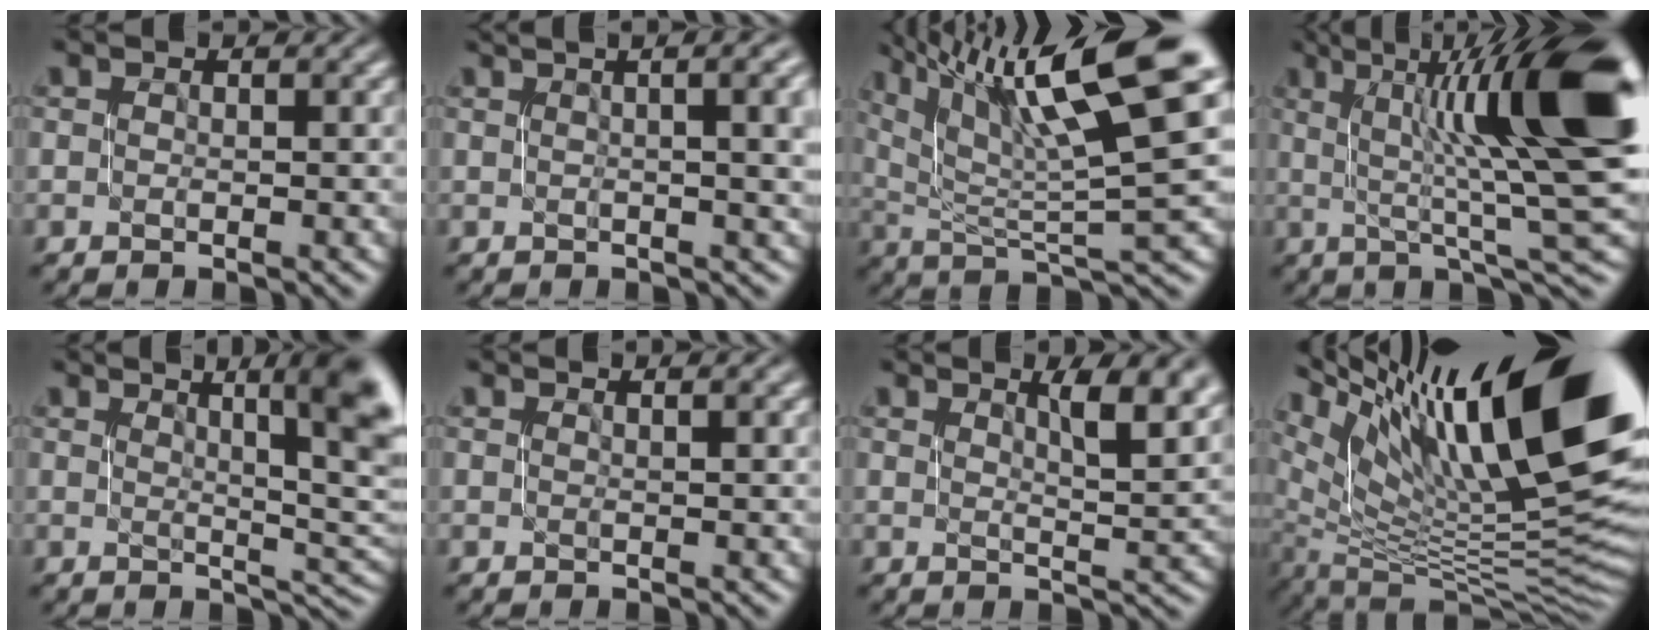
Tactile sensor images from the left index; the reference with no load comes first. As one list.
[{"total": 10.9, "force": [3.2, 4.5, 9.4], "torque": [-0.096, 0.042, 0.028]}, {"total": 13.3, "force": [6.8, 2.9, 11.1], "torque": [-0.180, 0.024, 0.121]}, {"total": 14.2, "force": [3.9, 2.7, 13.4], "torque": [-0.176, 0.011, 0.066]}, {"total": 8.9, "force": [2.7, 2.3, 8.1], "torque": [-0.088, 0.010, 0.036]}, {"total": 0.9, "force": [0.5, 0.3, 0.7], "torque": [-0.004, 0.004, 0.005]}, {"total": 5.1, "force": [2.2, 1.4, 4.4], "torque": [-0.052, -0.002, 0.035]}, {"total": 16.8, "force": [8.0, 5.1, 13.9], "torque": [-0.240, 0.018, 0.152]}]